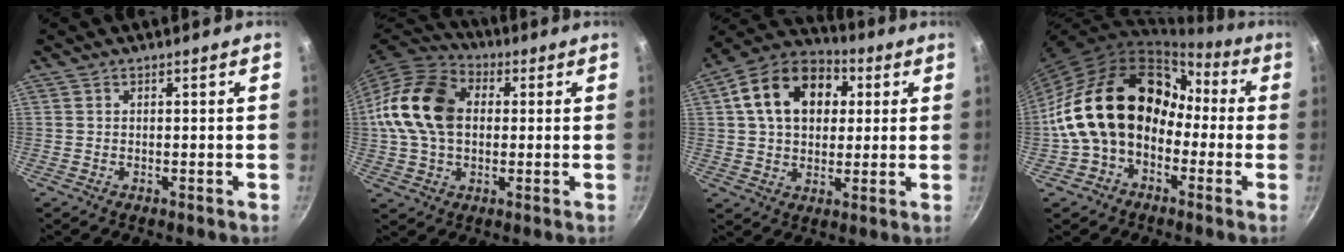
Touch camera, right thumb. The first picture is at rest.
{"total": 17.4, "force": [1.7, 12.4, 12.1], "torque": [-0.212, 0.026, 0.017]}
{"total": 17.0, "force": [4.2, 12.2, 11.1], "torque": [-0.164, 0.022, 0.056]}
{"total": 20.2, "force": [-1.4, 14.9, 13.6], "torque": [-0.204, 0.066, -0.031]}